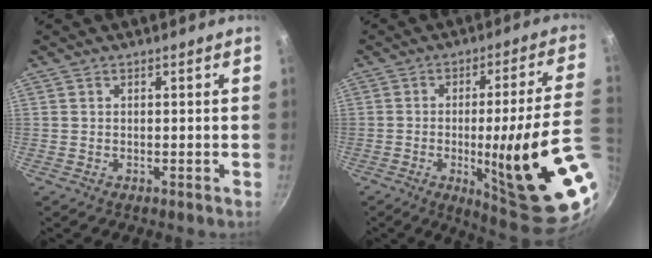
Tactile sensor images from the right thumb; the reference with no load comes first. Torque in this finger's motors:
{"motor_torque": [2.50, 2.51, 2.16, -0.60, 0.16]}